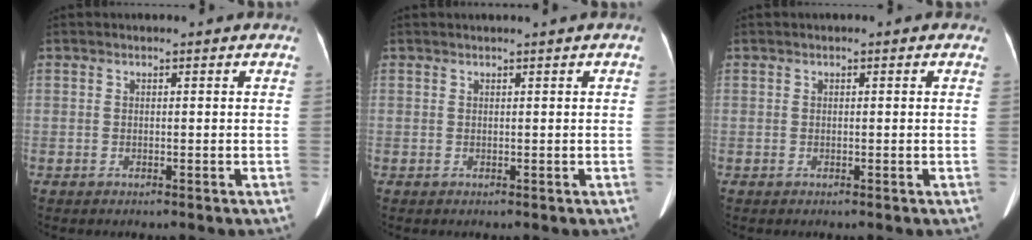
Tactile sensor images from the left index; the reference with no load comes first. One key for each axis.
{"total": 1.0, "fx": 0.6, "fy": -0.2, "fz": 0.7, "tx": -0.011, "ty": 0.010, "tz": 0.011}
{"total": 0.6, "fx": 0.3, "fy": 0.3, "fz": 0.5, "tx": -0.010, "ty": 0.007, "tz": 0.002}